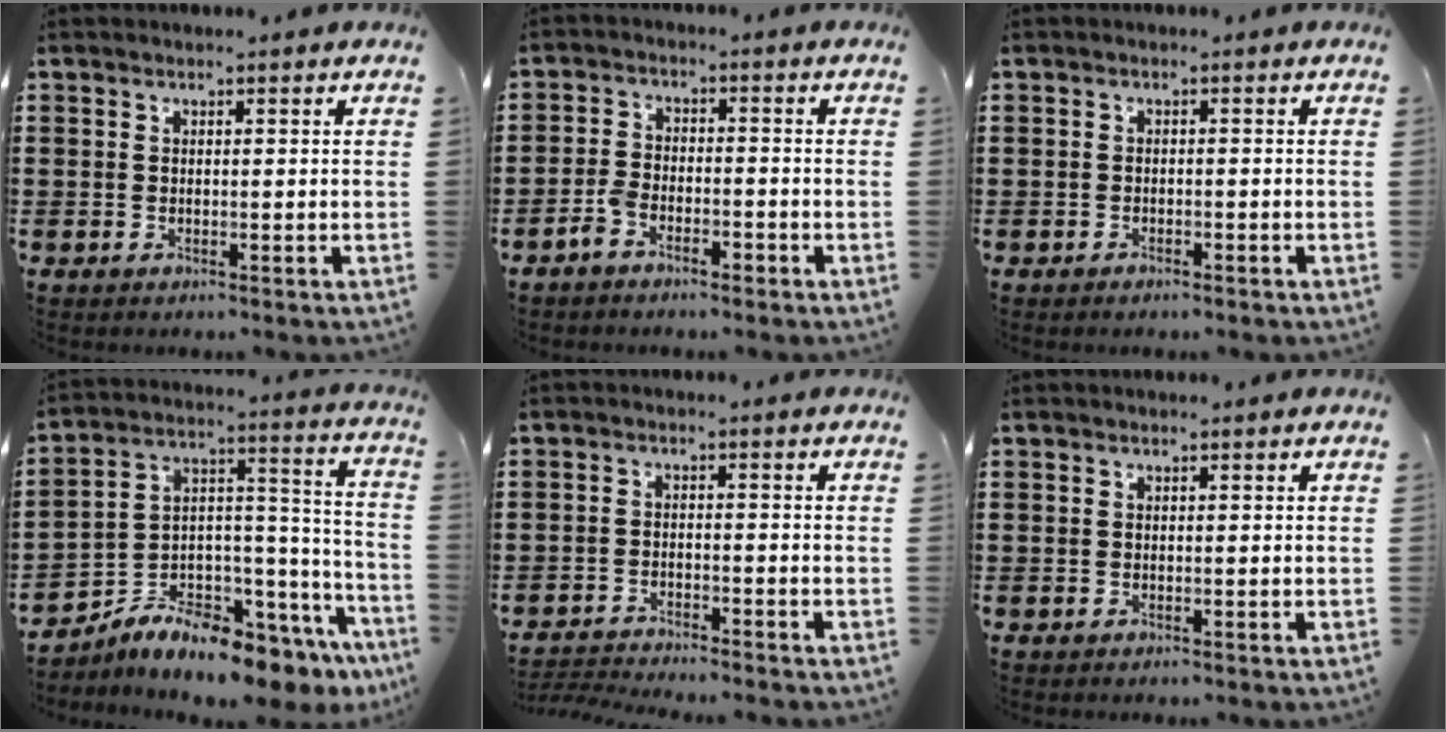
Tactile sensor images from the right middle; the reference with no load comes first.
{"total": 3.4, "force": [-2.7, 1.1, 1.7], "torque": [-0.044, 0.005, -0.056]}
{"total": 0.8, "force": [-0.8, 0.2, 0.2], "torque": [-0.007, -0.002, -0.016]}
{"total": 7.9, "force": [-7.2, 1.5, 2.7], "torque": [-0.050, 0.004, -0.142]}
{"total": 2.7, "force": [-2.7, -0.1, 0.3], "torque": [-0.008, -0.003, -0.056]}
{"total": 0.0}